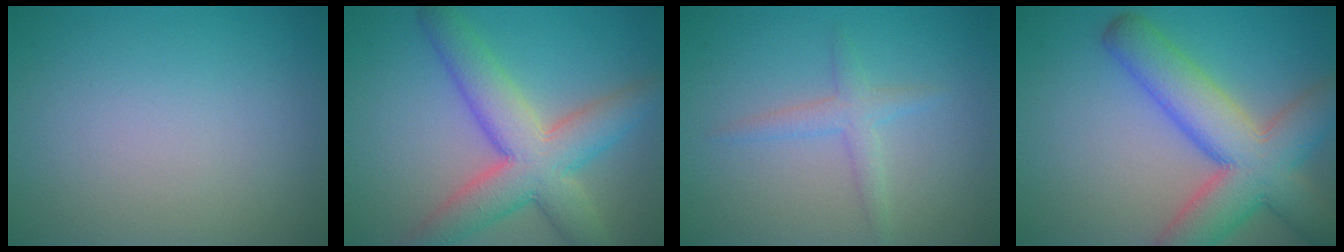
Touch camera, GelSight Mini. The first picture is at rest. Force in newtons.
{"total": 8.2, "press": 8.1, "slide": 0.4}
{"total": 1.9, "press": 1.9, "slide": 0.1}
{"total": 9.6, "press": 9.6, "slide": 0.5}